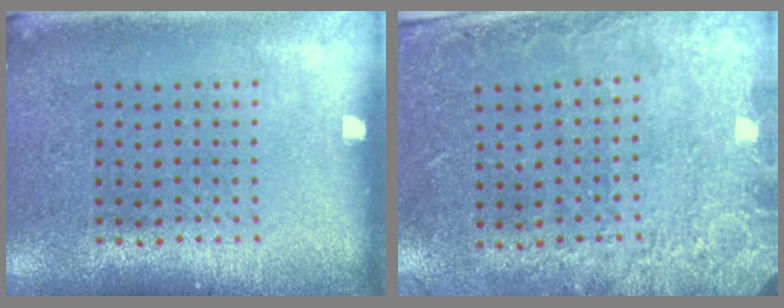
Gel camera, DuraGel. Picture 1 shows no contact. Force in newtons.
{"total": 2.8, "press": 2.0, "slide": 1.9}